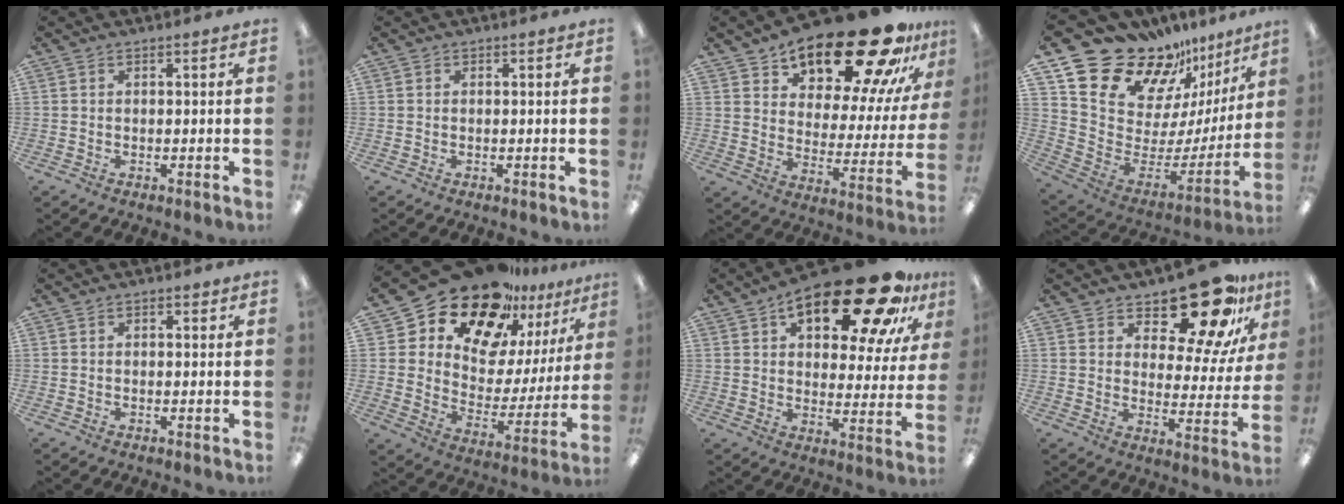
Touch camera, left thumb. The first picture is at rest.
{"total": 0.0}
{"total": 23.9, "force": [19.1, 7.5, 12.2], "torque": [-0.181, -0.134, 0.316]}
{"total": 20.1, "force": [17.4, 8.1, 6.0], "torque": [-0.095, -0.152, 0.314]}
{"total": 0.8, "force": [0.3, 0.5, 0.4], "torque": [0.000, -0.001, 0.004]}
{"total": 20.0, "force": [16.5, 8.8, 7.0], "torque": [-0.138, -0.132, 0.292]}
{"total": 23.7, "force": [15.7, 8.5, 15.6], "torque": [-0.220, -0.097, 0.251]}
{"total": 18.0, "force": [14.2, 6.2, 9.2], "torque": [-0.140, -0.106, 0.241]}